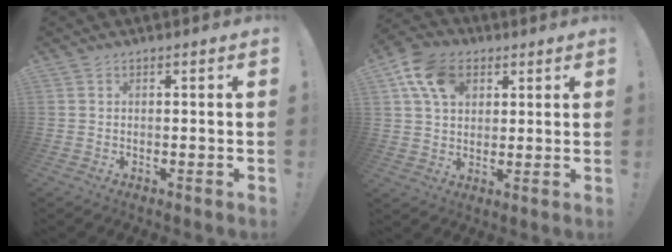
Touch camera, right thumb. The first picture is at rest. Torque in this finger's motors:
{"motor_torque": [1.12, 1.22, 0.53, -0.15, 0.08]}